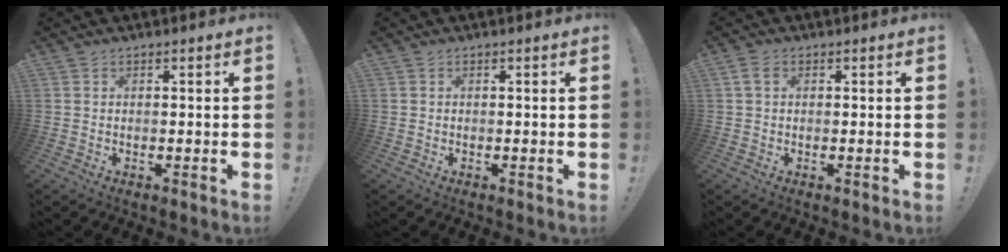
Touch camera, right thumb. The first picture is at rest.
{"total": 1.2, "force": [0.1, 1.2, -0.1], "torque": [0.010, -0.004, -0.001]}
{"total": 2.7, "force": [0.8, 1.6, 1.9], "torque": [-0.035, 0.005, 0.016]}